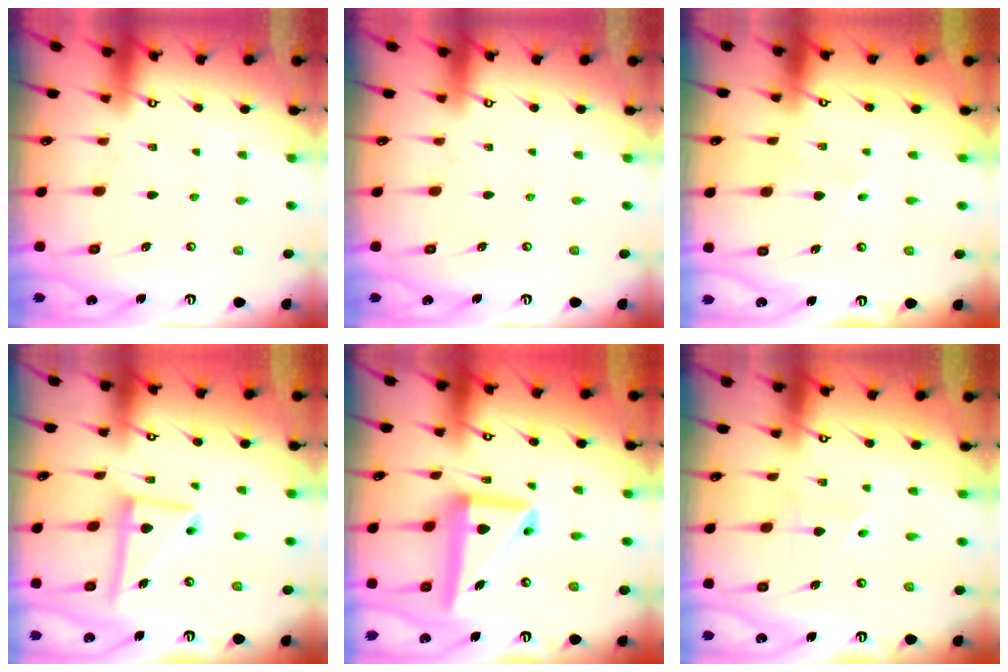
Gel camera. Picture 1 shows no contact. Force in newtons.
{"total": 0.0}
{"total": 1.3, "press": 1.3, "slide": 0.2}
{"total": 13.0, "press": 12.9, "slide": 1.3}
{"total": 15.3, "press": 15.2, "slide": 1.7}
{"total": 1.8, "press": 1.8, "slide": 0.1}